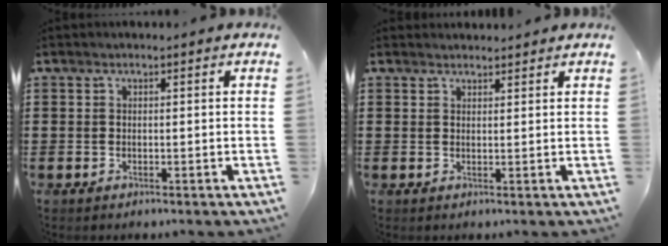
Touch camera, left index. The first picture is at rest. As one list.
[{"total": 1.4, "force": [1.4, 0.3, -0.1], "torque": [-0.003, 0.002, 0.028]}]